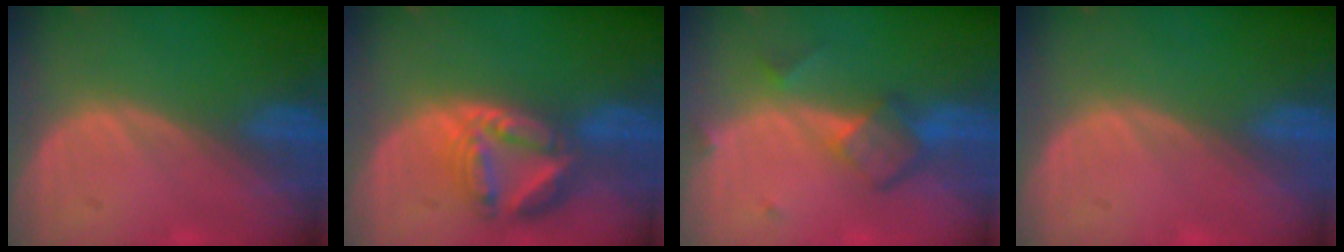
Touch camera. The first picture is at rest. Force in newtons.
{"total": 8.0, "press": 6.9, "slide": 4.0}
{"total": 6.0, "press": 5.2, "slide": 3.0}
{"total": 0.0}